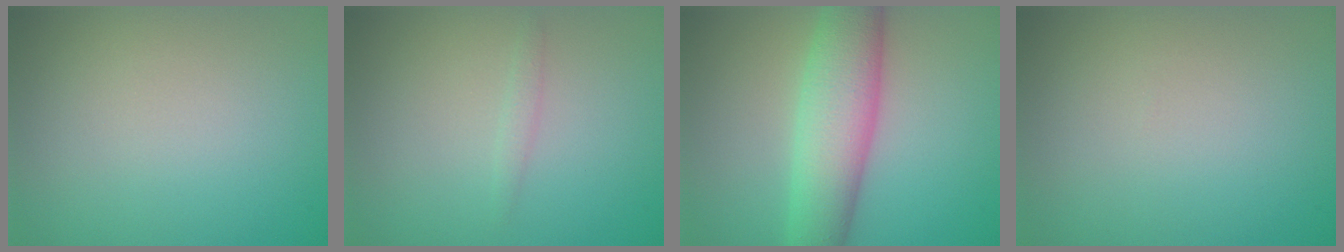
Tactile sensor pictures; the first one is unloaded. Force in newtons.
{"total": 0.8, "press": 0.8, "slide": 0.0}
{"total": 6.8, "press": 6.8, "slide": 0.2}
{"total": 0.0}